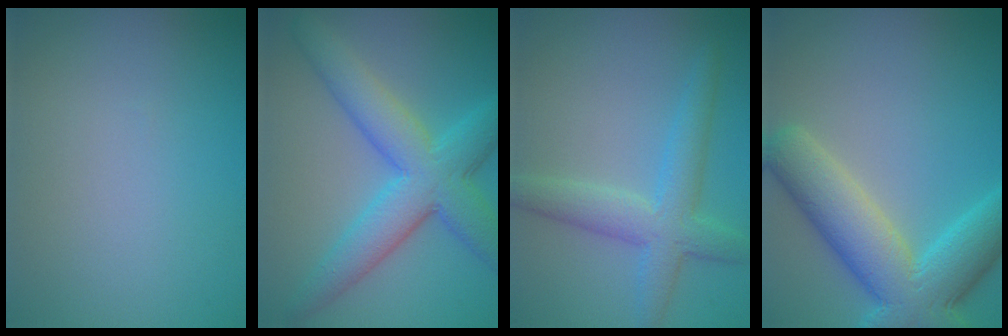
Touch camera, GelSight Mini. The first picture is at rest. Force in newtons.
{"total": 7.3, "press": 7.3, "slide": 0.1}
{"total": 4.2, "press": 4.2, "slide": 0.3}
{"total": 8.8, "press": 8.8, "slide": 0.5}